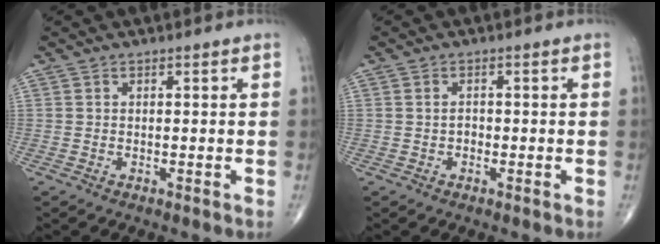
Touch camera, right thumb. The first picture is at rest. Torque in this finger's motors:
{"motor_torque": [-0.25, 0.17, -0.14, -0.17, 0.02]}